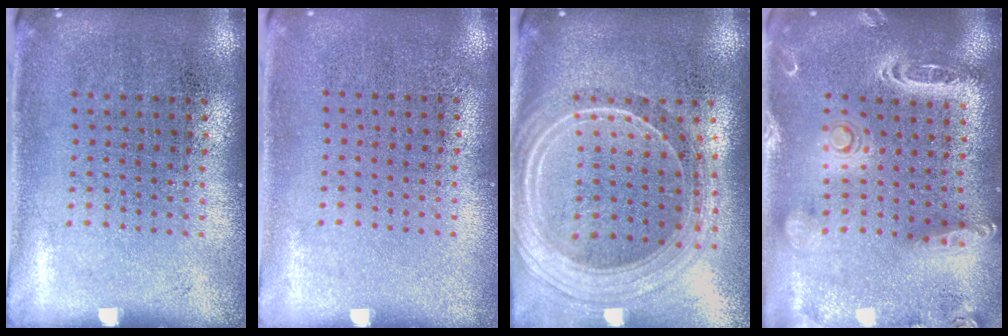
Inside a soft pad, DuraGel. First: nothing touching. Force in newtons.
{"total": 0.0}
{"total": 2.4, "press": 2.0, "slide": 1.2}
{"total": 2.5, "press": 2.3, "slide": 1.1}